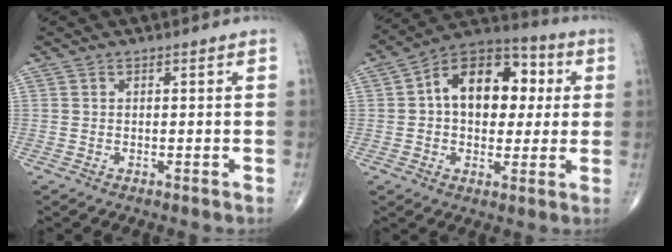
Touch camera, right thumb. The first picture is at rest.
{"total": 16.5, "force": [2.7, 10.8, 12.2], "torque": [-0.141, 0.025, 0.033]}